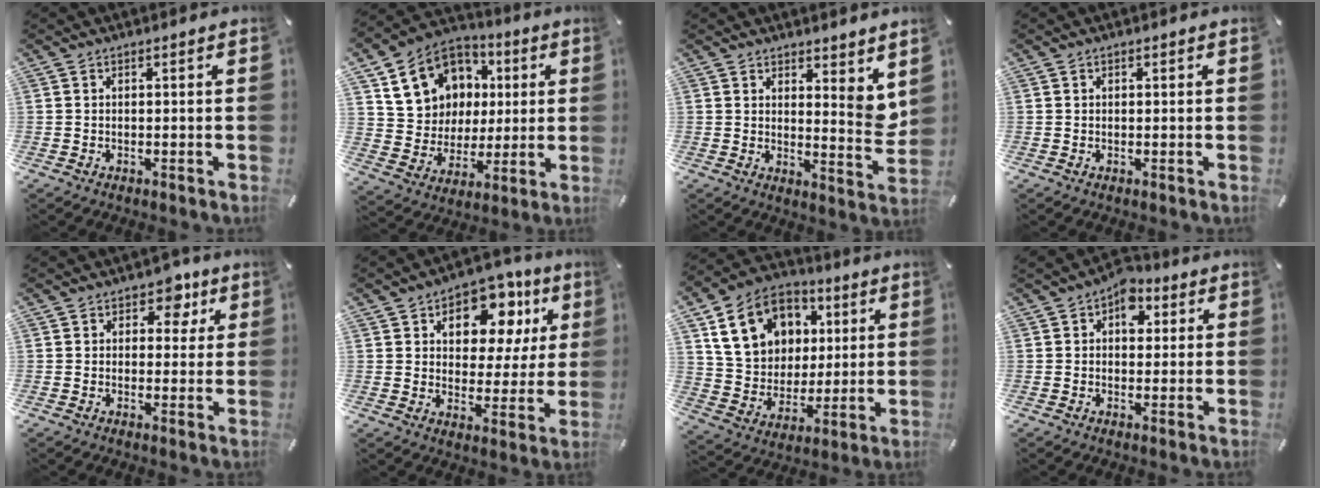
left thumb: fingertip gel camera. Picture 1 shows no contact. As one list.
[{"total": 15.5, "force": [5.1, 13.8, 5.0], "torque": [-0.091, -0.013, 0.109]}, {"total": 6.3, "force": [4.2, 2.8, 3.8], "torque": [-0.035, -0.046, 0.072]}, {"total": 0.6, "force": [0.1, 0.5, 0.1], "torque": [-0.002, 0.004, 0.002]}, {"total": 6.5, "force": [2.9, 4.9, 3.1], "torque": [-0.020, -0.011, 0.041]}, {"total": 13.7, "force": [7.3, 8.8, 7.6], "torque": [-0.110, -0.045, 0.127]}, {"total": 16.3, "force": [5.6, 13.7, 6.8], "torque": [-0.125, -0.009, 0.114]}, {"total": 6.6, "force": [1.9, 4.8, 4.1], "torque": [-0.046, -0.001, 0.027]}]